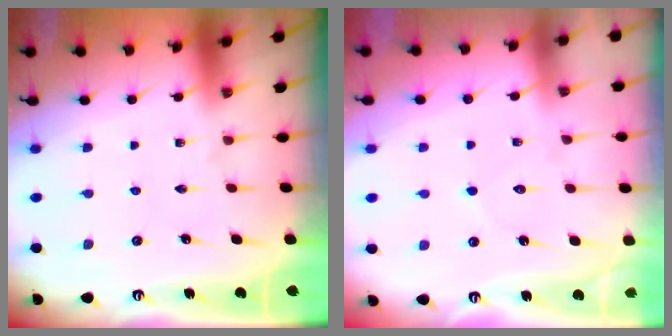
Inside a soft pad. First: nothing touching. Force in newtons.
{"total": 6.3, "press": 6.3, "slide": 0.7}